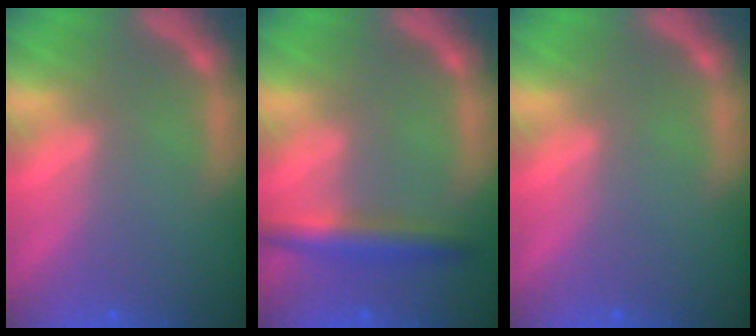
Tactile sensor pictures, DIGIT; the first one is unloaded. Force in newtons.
{"total": 3.5}
{"total": 0.0}